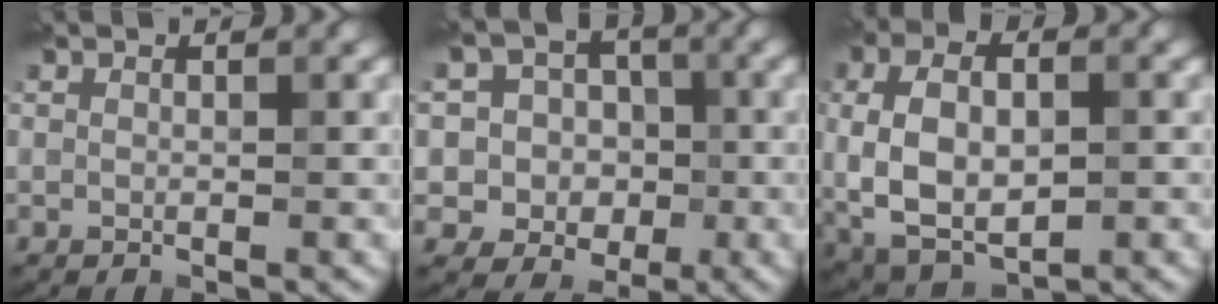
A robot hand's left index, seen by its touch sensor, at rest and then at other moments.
{"total": 6.3, "force": [0.0, 6.1, 1.8], "torque": [-0.027, 0.022, -0.033]}
{"total": 8.8, "force": [-0.4, 5.2, 7.1], "torque": [-0.155, -0.006, 0.006]}